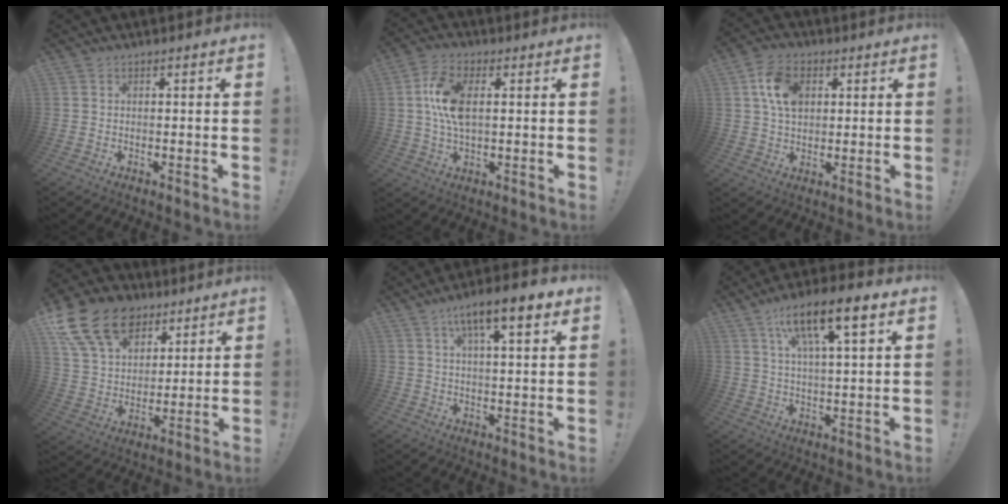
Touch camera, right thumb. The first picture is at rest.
{"total": 11.2, "force": [1.6, 5.9, 9.4], "torque": [-0.183, -0.003, 0.029]}
{"total": 10.7, "force": [3.1, 7.6, 6.9], "torque": [-0.122, 0.013, 0.061]}
{"total": 19.7, "force": [10.5, 13.7, 9.6], "torque": [-0.166, -0.054, 0.204]}
{"total": 11.1, "force": [6.0, 2.6, 8.9], "torque": [-0.141, -0.022, 0.097]}
{"total": 14.0, "force": [7.1, 3.4, 11.5], "torque": [-0.180, -0.027, 0.111]}